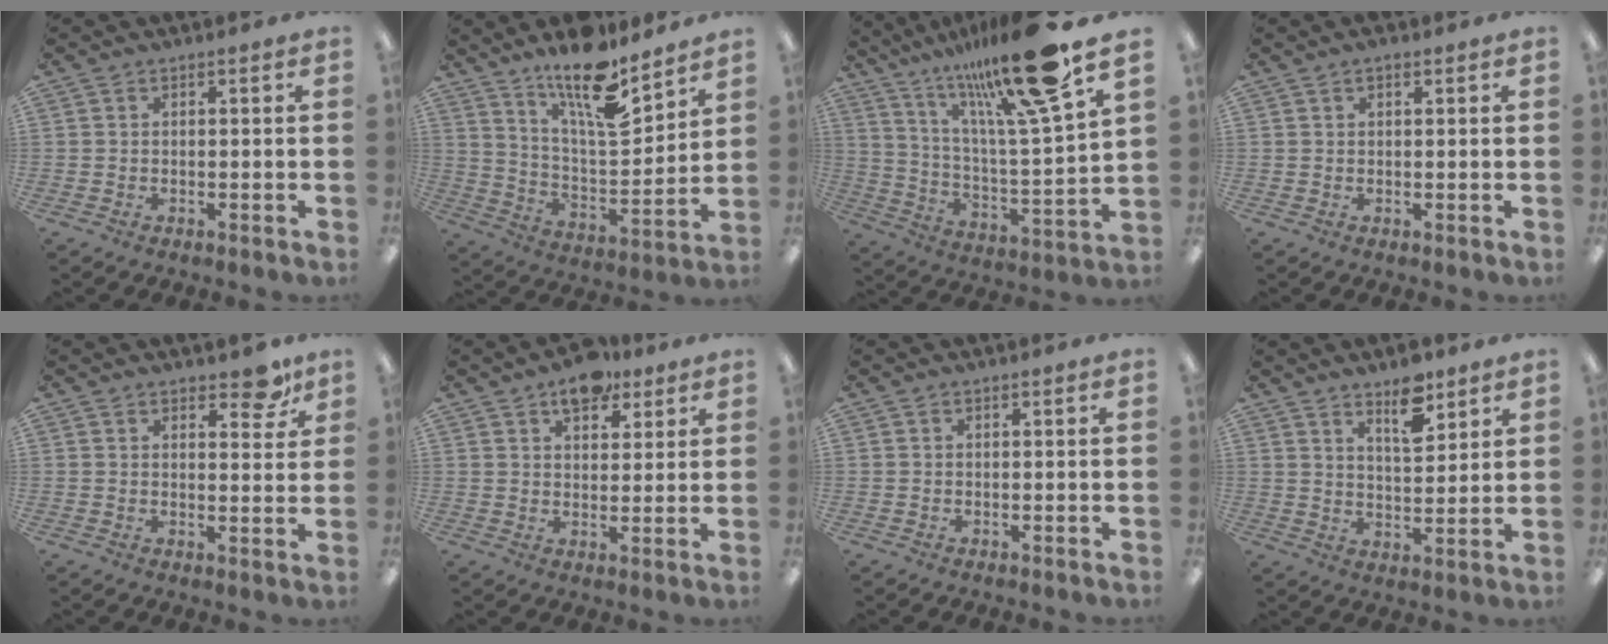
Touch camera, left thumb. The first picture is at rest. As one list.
[{"total": 16.4, "force": [12.5, 4.6, 9.6], "torque": [-0.163, -0.083, 0.210]}, {"total": 23.9, "force": [18.0, 3.1, 15.4], "torque": [-0.263, -0.104, 0.283]}, {"total": 1.2, "force": [0.7, 0.5, 0.8], "torque": [-0.017, 0.002, 0.013]}, {"total": 6.8, "force": [4.9, 3.0, 3.6], "torque": [-0.027, -0.028, 0.079]}, {"total": 8.0, "force": [5.7, 4.2, 3.6], "torque": [-0.031, -0.031, 0.096]}, {"total": 0.0}, {"total": 8.6, "force": [6.2, 3.5, 4.9], "torque": [-0.063, -0.038, 0.104]}]